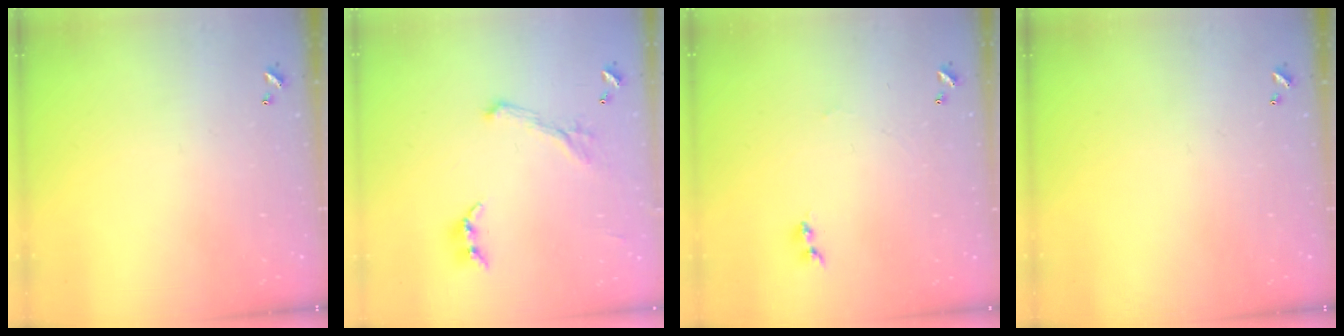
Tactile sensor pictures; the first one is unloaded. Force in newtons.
{"total": 1.1, "press": 0.6, "slide": 0.9}
{"total": 1.1, "press": 0.9, "slide": 0.5}
{"total": 0.0}